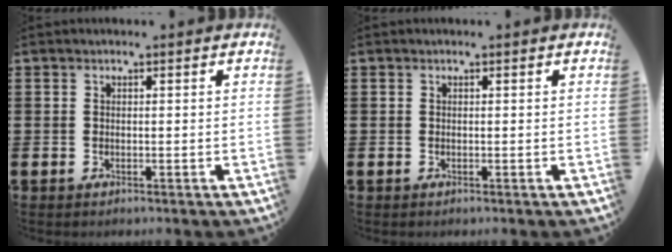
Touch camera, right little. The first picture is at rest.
{"total": 0.0}